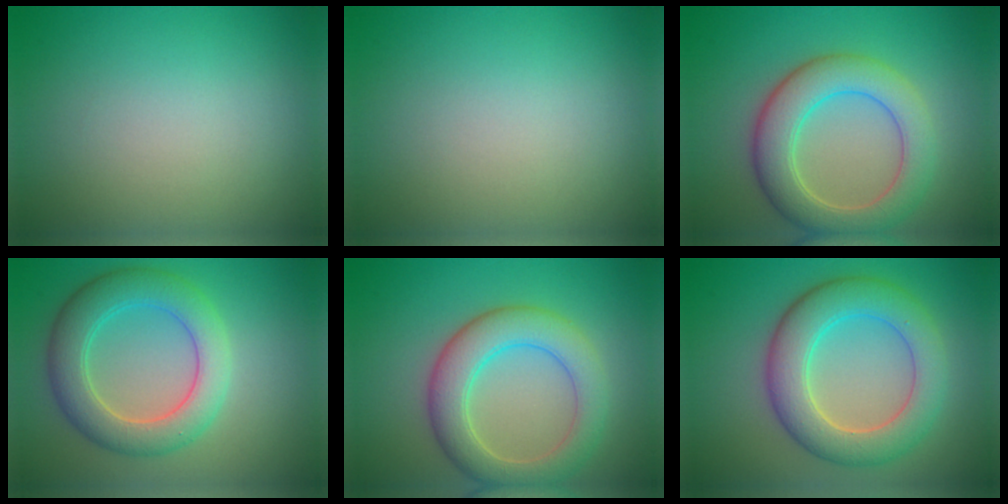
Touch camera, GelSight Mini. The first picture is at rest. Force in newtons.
{"total": 0.0}
{"total": 6.2, "press": 6.2, "slide": 0.3}
{"total": 5.8, "press": 5.8, "slide": 0.1}
{"total": 5.7, "press": 5.7, "slide": 0.2}
{"total": 6.7, "press": 6.7, "slide": 0.1}